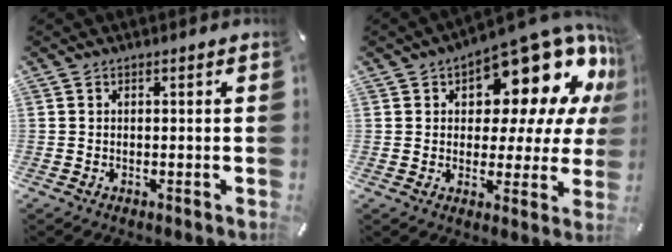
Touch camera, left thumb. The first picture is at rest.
{"total": 16.7, "force": [10.9, 8.1, 9.7], "torque": [-0.128, -0.099, 0.182]}